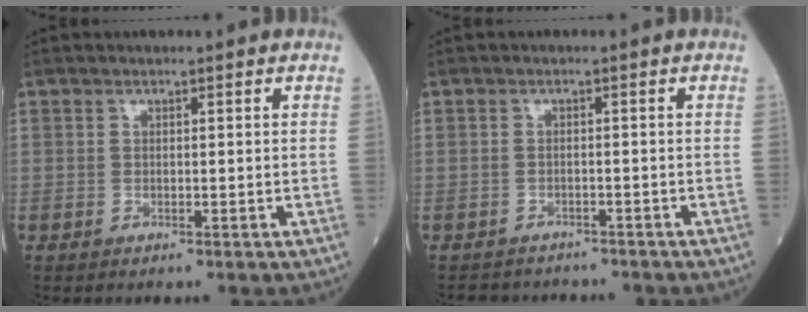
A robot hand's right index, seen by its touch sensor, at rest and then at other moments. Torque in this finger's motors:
{"motor_torque": [-0.14, -0.15, -0.18, -0.18]}